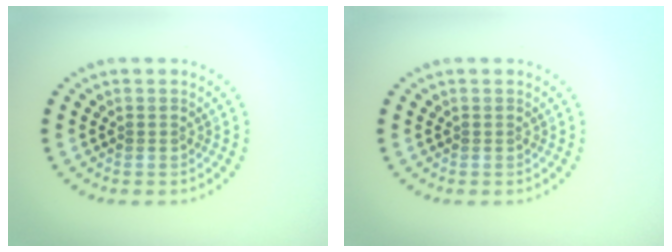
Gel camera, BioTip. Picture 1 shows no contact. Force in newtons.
{"total": 0.0}